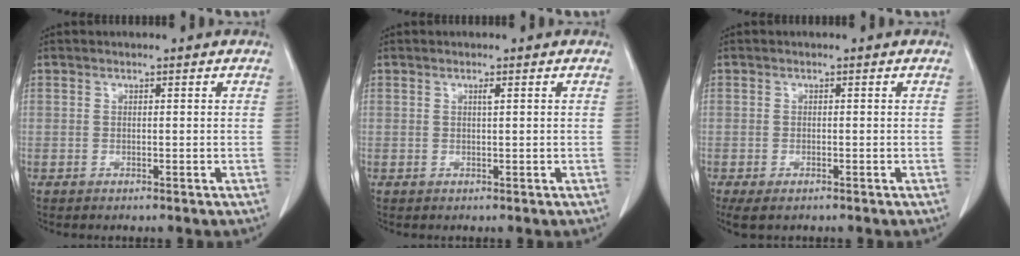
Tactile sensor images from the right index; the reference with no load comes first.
{"total": 0.6, "force": [0.3, 0.0, 0.5], "torque": [-0.012, 0.000, 0.005]}
{"total": 3.1, "force": [-2.1, 1.2, 1.9], "torque": [-0.039, -0.009, -0.028]}